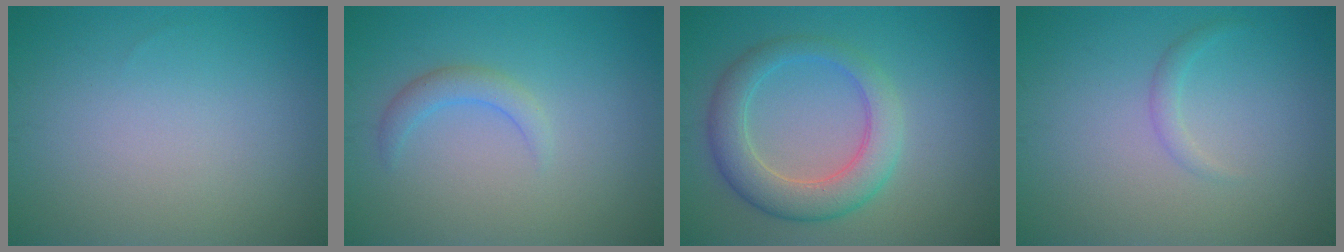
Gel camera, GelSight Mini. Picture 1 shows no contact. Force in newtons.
{"total": 1.8, "press": 1.8, "slide": 0.2}
{"total": 5.2, "press": 5.2, "slide": 0.0}
{"total": 1.0, "press": 1.0, "slide": 0.1}